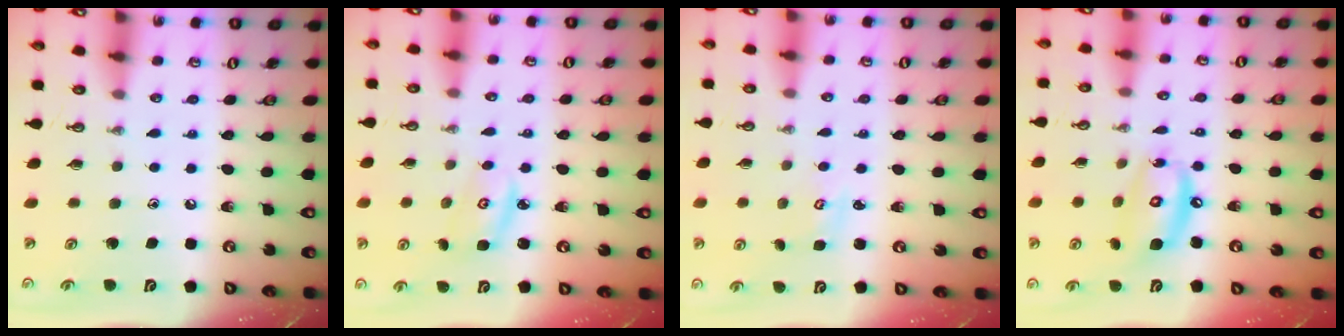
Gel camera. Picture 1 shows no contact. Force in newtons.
{"total": 3.3, "press": 3.2, "slide": 0.3}
{"total": 1.8, "press": 1.8, "slide": 0.2}
{"total": 13.5, "press": 13.5, "slide": 1.3}